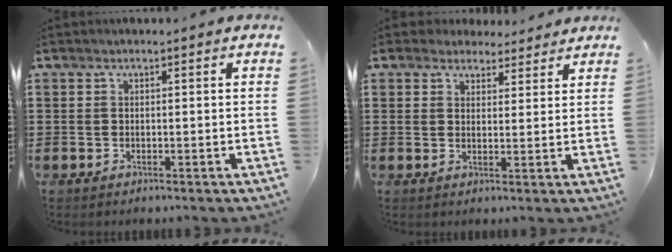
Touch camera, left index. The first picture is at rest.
{"total": 3.4, "force": [3.0, 1.5, 0.3], "torque": [-0.009, -0.002, 0.057]}